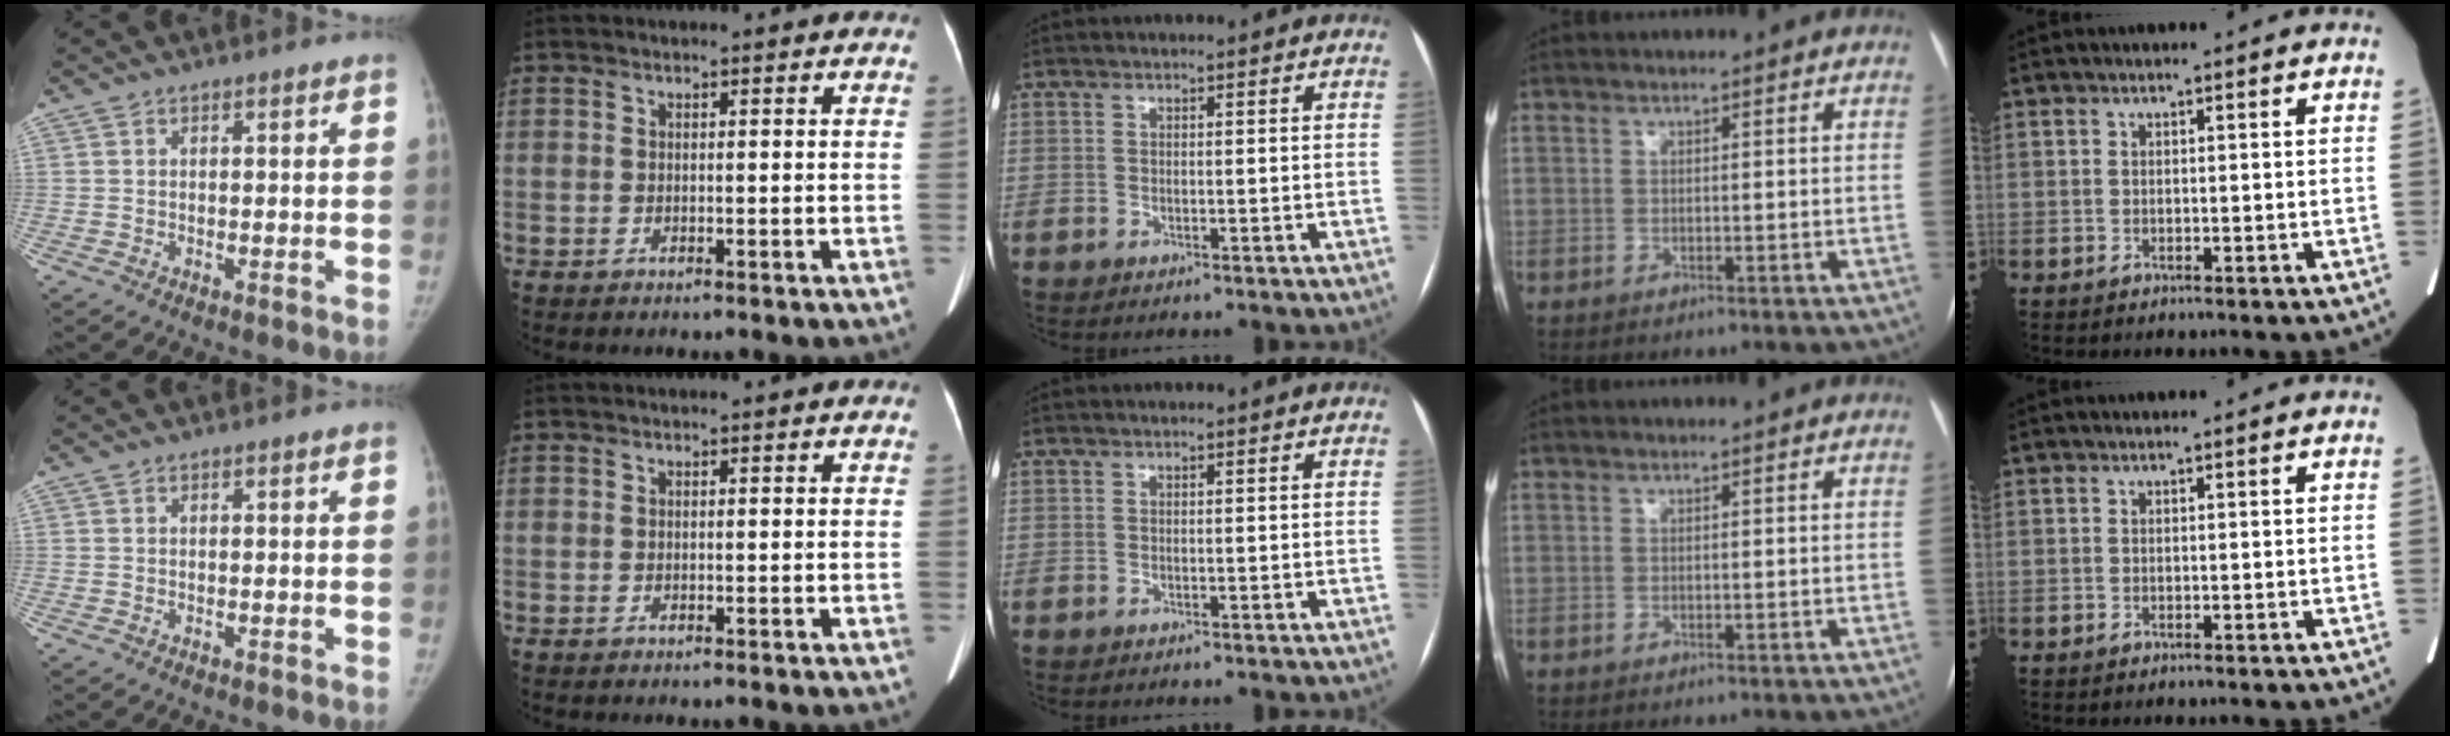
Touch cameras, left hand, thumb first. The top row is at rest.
{}